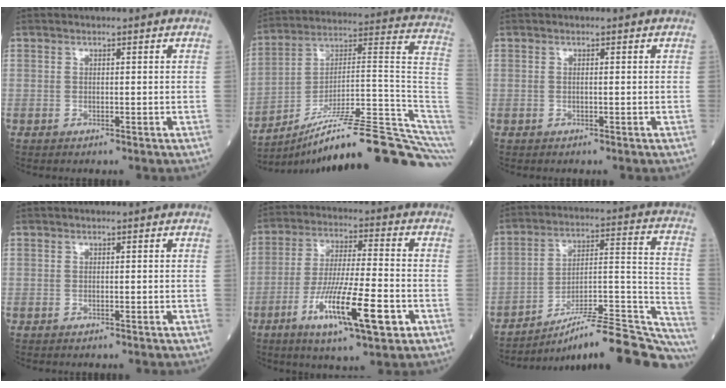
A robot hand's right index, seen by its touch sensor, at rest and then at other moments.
{"total": 24.0, "force": [-17.5, 0.7, 16.4], "torque": [-0.146, 0.057, -0.269]}
{"total": 0.0}
{"total": 0.0}
{"total": 14.3, "force": [-5.7, 1.7, 13.1], "torque": [-0.239, -0.020, -0.095]}
{"total": 24.5, "force": [-21.6, 2.1, 11.4], "torque": [-0.087, 0.032, -0.308]}